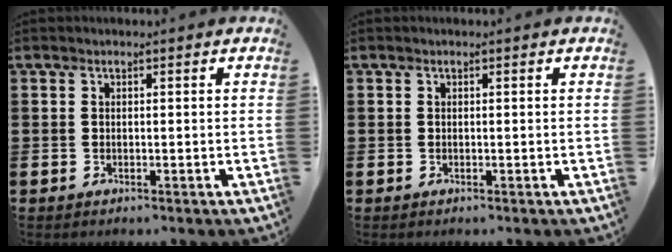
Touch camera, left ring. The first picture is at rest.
{"total": 0.0}